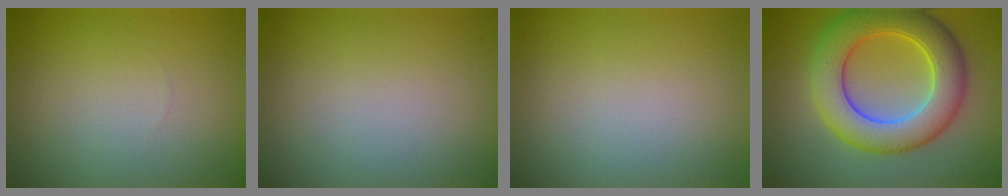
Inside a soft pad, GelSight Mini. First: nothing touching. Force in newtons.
{"total": 0.0}
{"total": 0.0}
{"total": 8.8, "press": 8.8, "slide": 0.1}